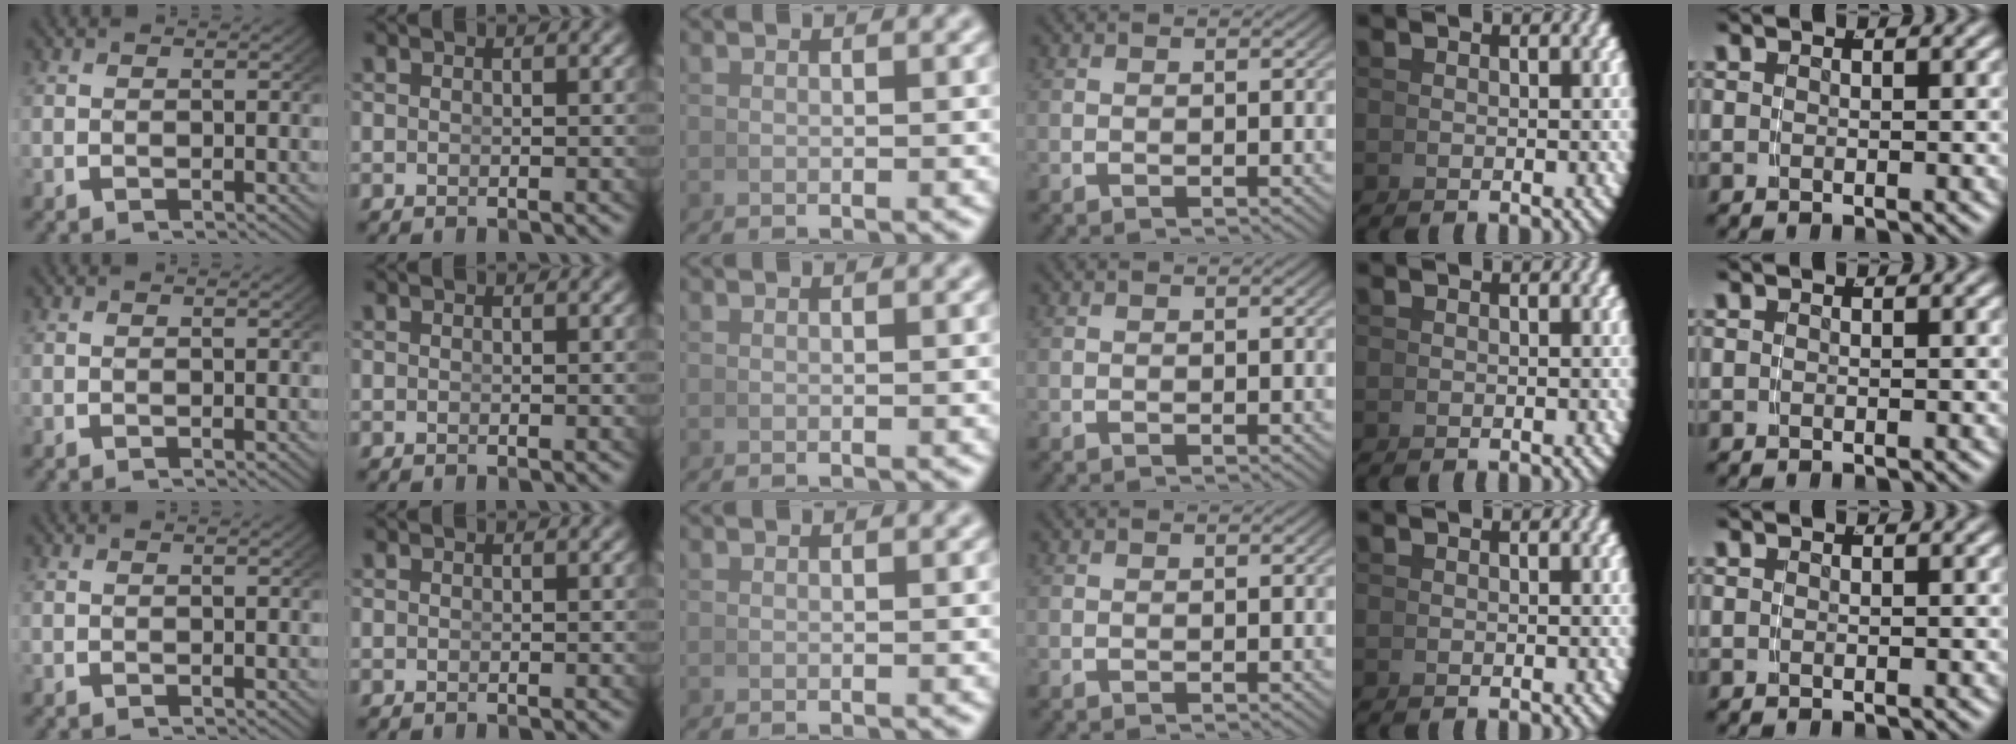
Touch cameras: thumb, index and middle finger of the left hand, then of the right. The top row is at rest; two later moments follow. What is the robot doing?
{"motion": "grasp_and_lifting", "object": "photo album"}